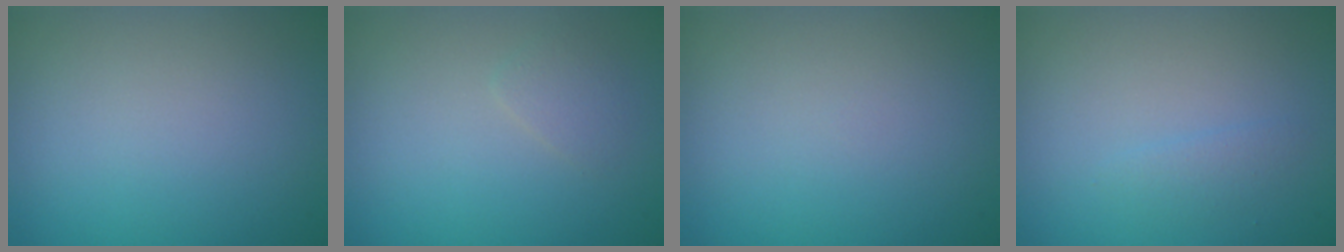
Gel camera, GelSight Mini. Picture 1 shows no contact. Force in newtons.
{"total": 1.0, "press": 1.0, "slide": 0.0}
{"total": 0.0}
{"total": 0.9, "press": 0.9, "slide": 0.1}